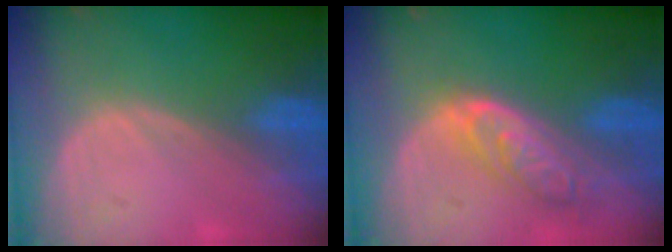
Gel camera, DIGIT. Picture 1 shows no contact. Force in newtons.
{"total": 6.3, "press": 5.7, "slide": 2.7}